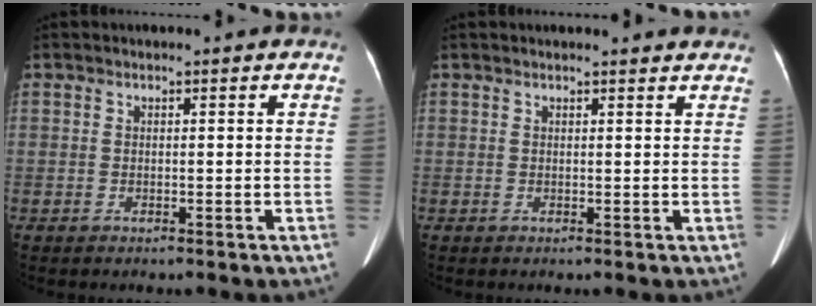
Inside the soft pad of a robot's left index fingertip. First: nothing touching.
{"total": 3.9, "force": [3.7, 0.8, 0.8], "torque": [-0.008, 0.015, 0.033]}